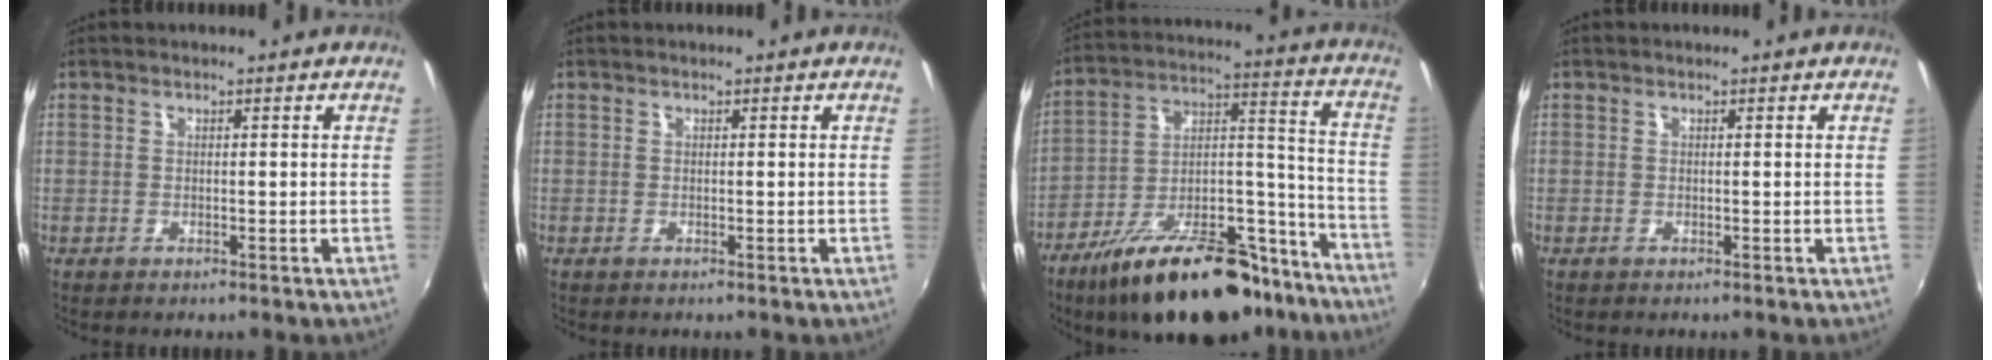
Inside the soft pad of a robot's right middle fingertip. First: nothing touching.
{"total": 0.0}
{"total": 26.8, "force": [-18.9, 10.4, 15.8], "torque": [-0.238, 0.021, -0.276]}
{"total": 0.0}